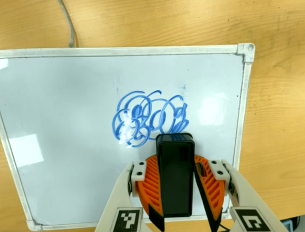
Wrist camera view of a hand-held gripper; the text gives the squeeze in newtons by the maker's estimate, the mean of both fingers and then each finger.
{"total": 6.5, "left": 6.5, "right": 6.6}